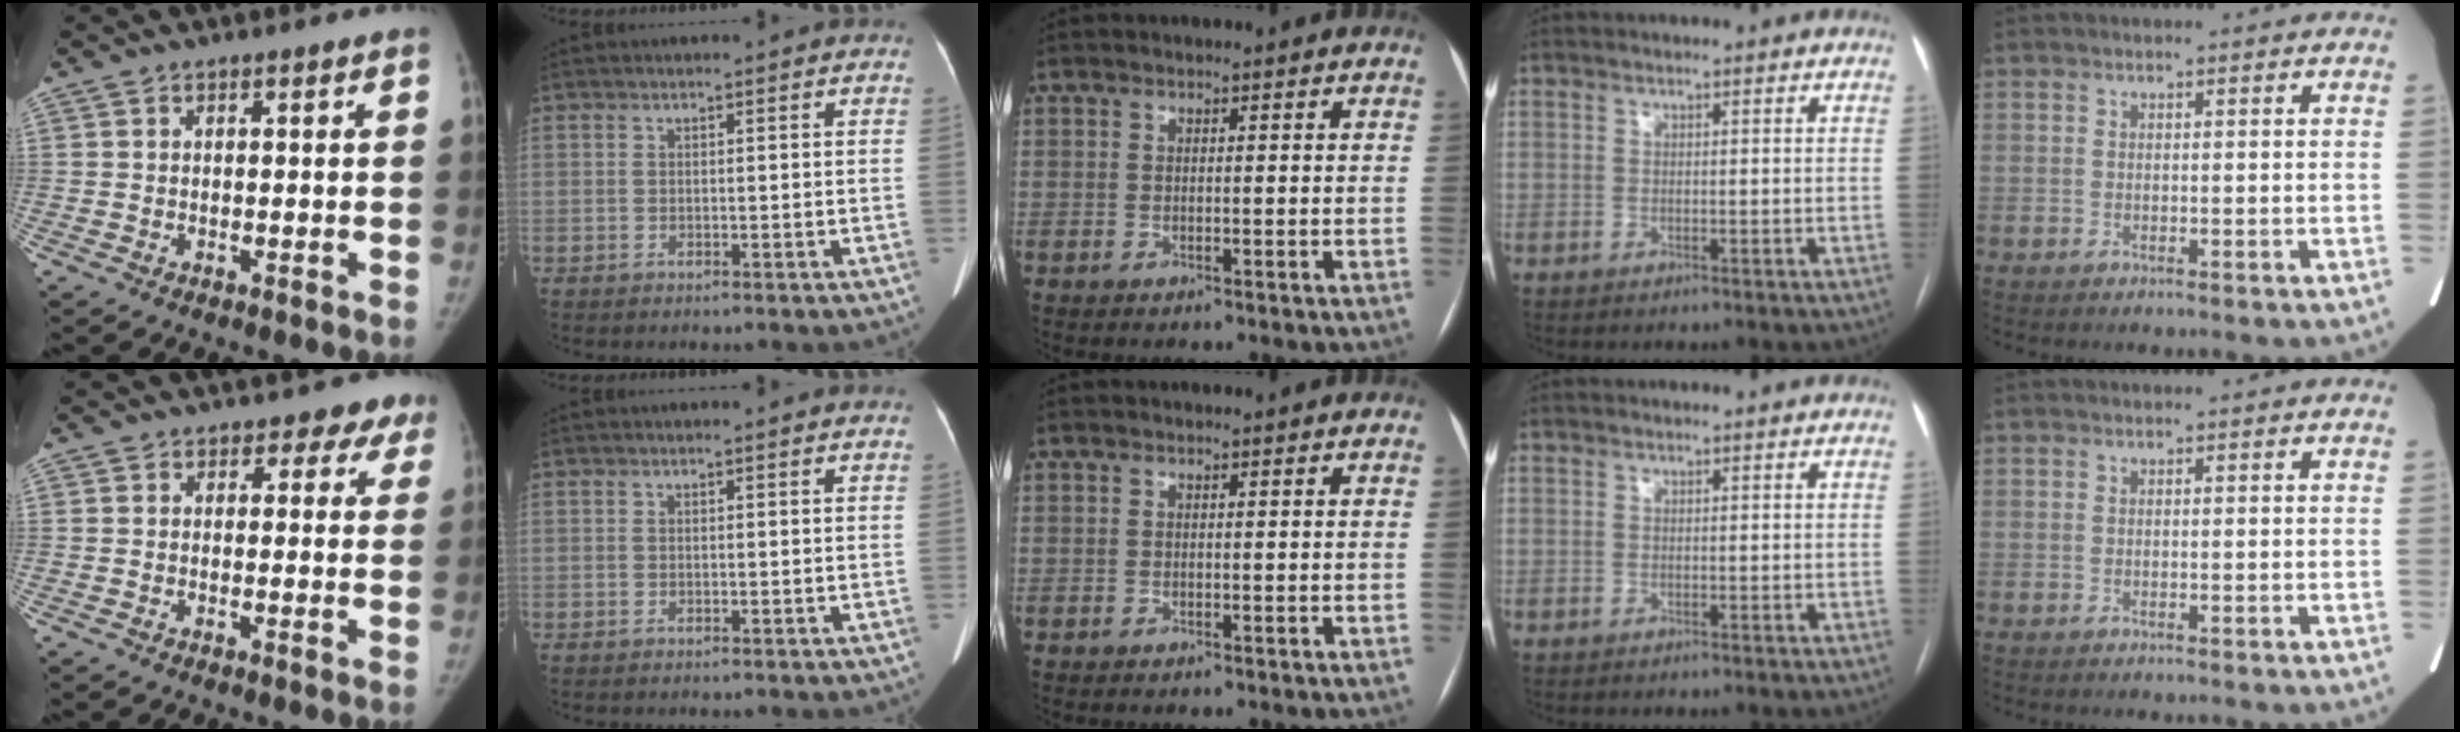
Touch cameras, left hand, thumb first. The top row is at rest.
{"thumb": {"total": 4.4, "force": [3.2, 2.9, 0.9], "torque": [0.029, -0.014, 0.021]}, "index": {"total": 1.1, "force": [1.1, 0.0, 0.2], "torque": [-0.012, 0.004, 0.009]}}